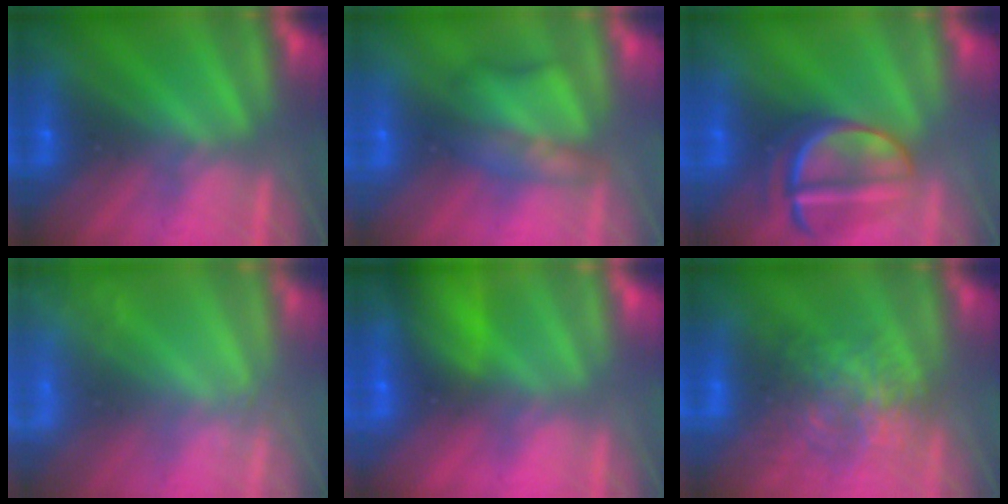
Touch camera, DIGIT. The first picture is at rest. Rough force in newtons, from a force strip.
{"total": 2.3}
{"total": 3.7}
{"total": 2.4}
{"total": 7.0}
{"total": 3.6}